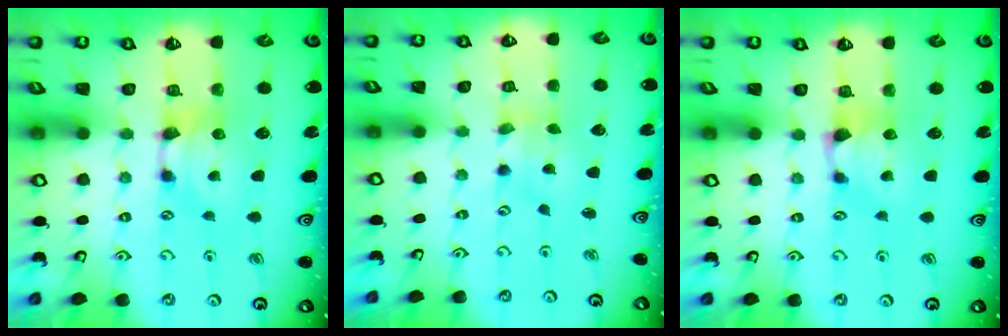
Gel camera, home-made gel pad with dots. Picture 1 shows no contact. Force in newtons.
{"total": 1.9, "press": 1.6, "slide": 0.9}
{"total": 0.8, "press": 0.2, "slide": 0.8}